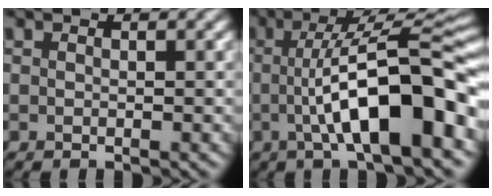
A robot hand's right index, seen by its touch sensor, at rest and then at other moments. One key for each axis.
{"total": 11.4, "fx": -1.4, "fy": 2.7, "fz": 11.0, "tx": -0.150, "ty": 0.015, "tz": -0.026}